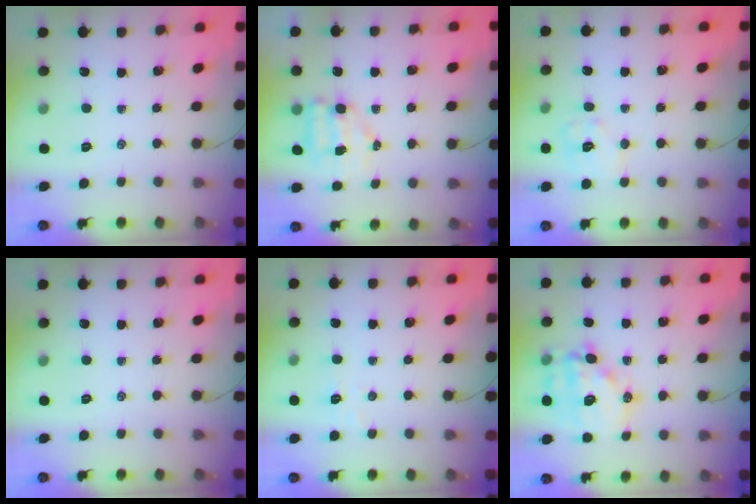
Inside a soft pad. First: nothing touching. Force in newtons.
{"total": 5.1, "press": 5.0, "slide": 0.8}
{"total": 8.0, "press": 8.0, "slide": 0.7}
{"total": 0.0}
{"total": 4.7, "press": 4.6, "slide": 1.0}
{"total": 15.0, "press": 14.6, "slide": 3.4}